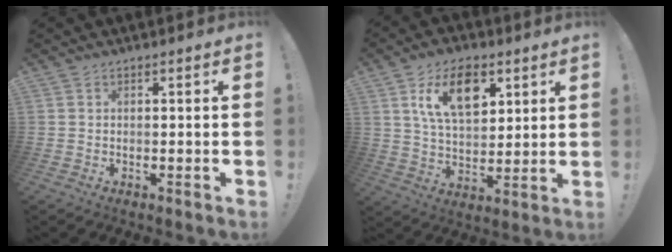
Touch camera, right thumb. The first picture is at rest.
{"total": 14.8, "force": [7.0, 8.9, 9.6], "torque": [-0.147, -0.014, 0.125]}